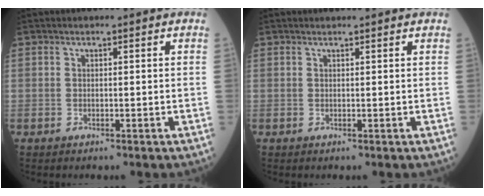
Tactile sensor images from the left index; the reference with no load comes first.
{"total": 2.1, "force": [2.0, 0.2, 0.5], "torque": [-0.008, 0.010, 0.022]}